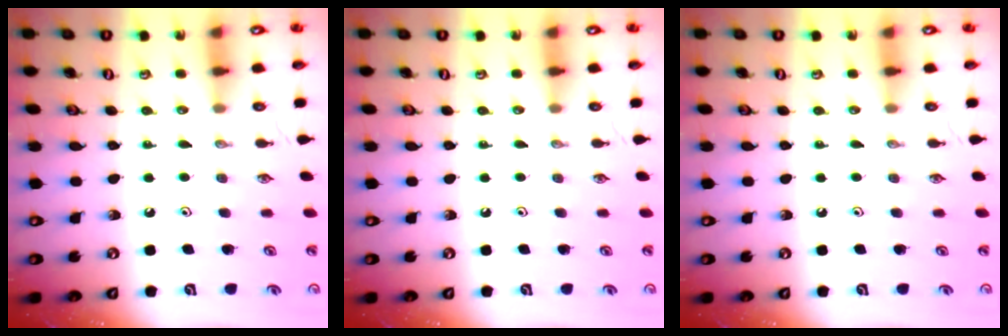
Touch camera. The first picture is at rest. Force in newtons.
{"total": 0.0}
{"total": 0.0}